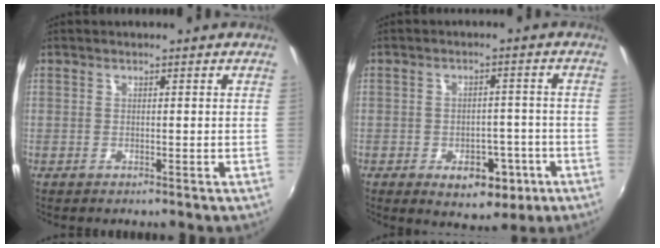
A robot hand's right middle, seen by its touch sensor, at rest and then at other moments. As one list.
[{"total": 8.4, "force": [-4.1, 5.3, 5.0], "torque": [-0.084, 0.002, -0.042]}]